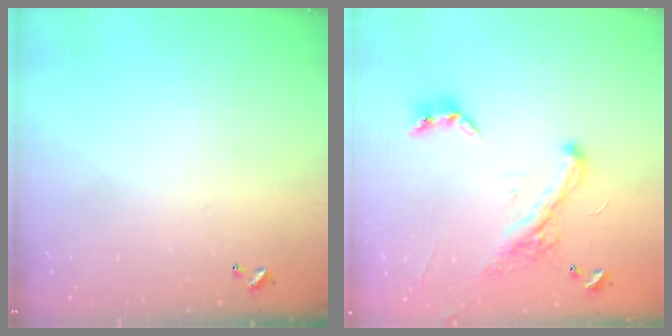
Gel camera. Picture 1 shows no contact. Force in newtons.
{"total": 2.2, "press": 2.2, "slide": 0.1}